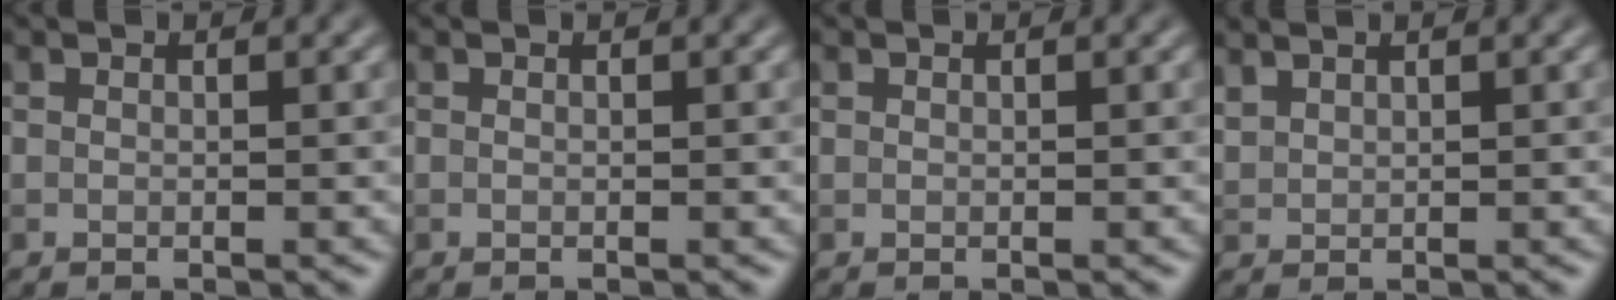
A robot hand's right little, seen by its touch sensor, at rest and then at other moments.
{"total": 0.0}
{"total": 0.0}
{"total": 1.3, "force": [1.2, 0.4, 0.3], "torque": [-0.014, 0.004, 0.033]}